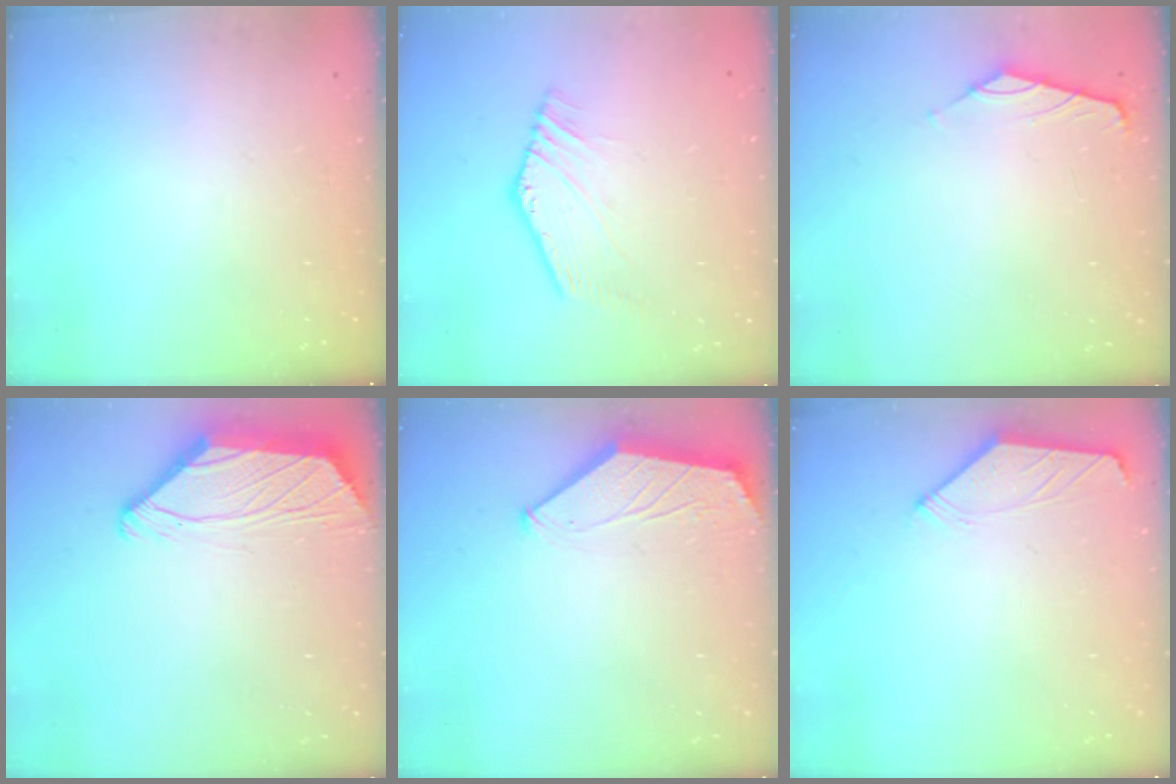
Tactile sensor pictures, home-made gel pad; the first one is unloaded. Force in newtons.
{"total": 1.9, "press": 1.9, "slide": 0.1}
{"total": 0.0}
{"total": 2.3, "press": 2.2, "slide": 0.6}
{"total": 1.5, "press": 1.5, "slide": 0.4}
{"total": 1.4, "press": 1.4, "slide": 0.4}